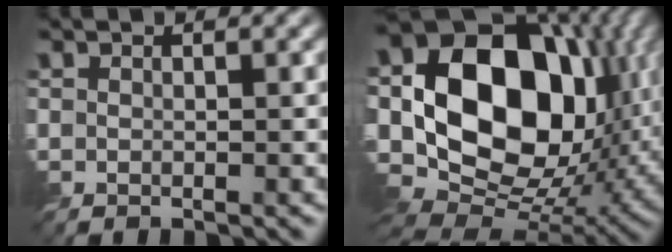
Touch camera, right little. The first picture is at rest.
{"total": 18.5, "force": [3.3, 13.6, 12.2], "torque": [-0.240, -0.010, 0.081]}